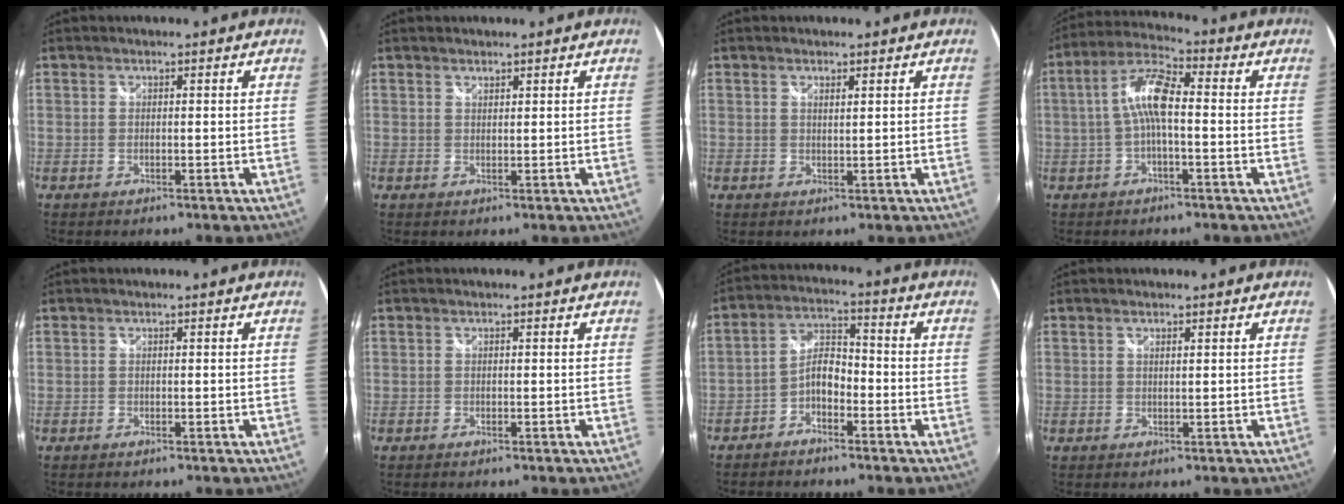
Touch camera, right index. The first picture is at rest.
{"total": 1.0, "force": [0.9, 0.2, 0.1], "torque": [0.000, 0.000, 0.017]}
{"total": 9.0, "force": [7.8, 0.3, 4.6], "torque": [-0.061, -0.017, 0.121]}
{"total": 7.8, "force": [-0.6, 2.0, 7.5], "torque": [-0.161, 0.019, -0.012]}
{"total": 0.0}
{"total": 0.0}
{"total": 5.3, "force": [-3.3, 2.6, 3.2], "torque": [-0.072, 0.020, -0.062]}
{"total": 0.8, "force": [0.6, 0.0, 0.5], "torque": [-0.008, 0.001, 0.010]}